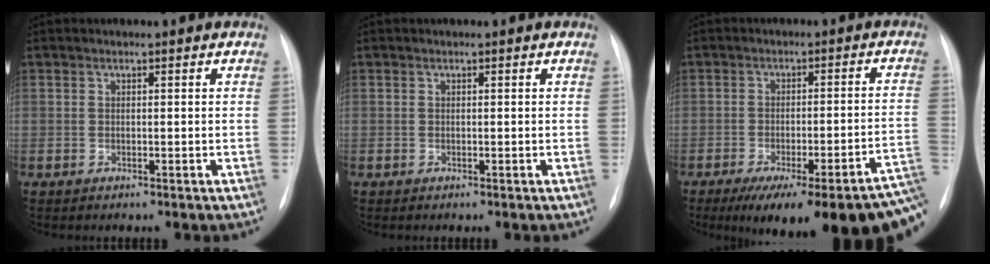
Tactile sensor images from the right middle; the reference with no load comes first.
{"total": 0.0}
{"total": 22.2, "force": [-14.3, 3.7, 16.5], "torque": [-0.152, -0.001, -0.185]}